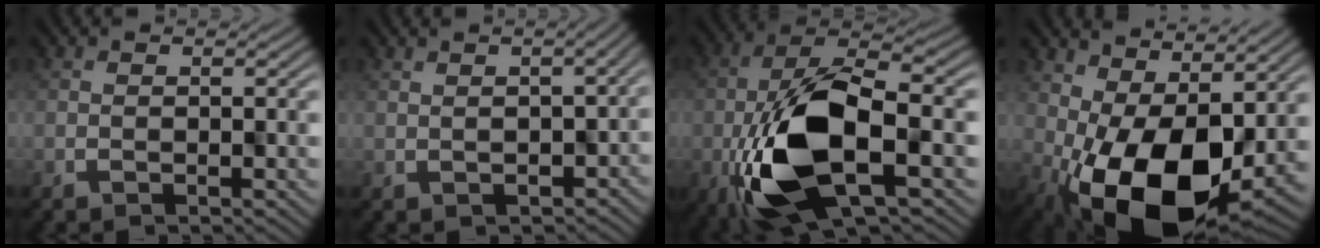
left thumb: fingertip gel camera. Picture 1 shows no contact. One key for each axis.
{"total": 4.0, "fx": -1.1, "fy": 1.9, "fz": 3.4, "tx": -0.042, "ty": -0.016, "tz": -0.001}
{"total": 15.2, "fx": -3.2, "fy": 7.6, "fz": 12.8, "tx": -0.270, "ty": -0.027, "tz": -0.063}
{"total": 13.7, "fx": -1.2, "fy": 7.4, "fz": 11.5, "tx": -0.221, "ty": -0.029, "tz": -0.008}